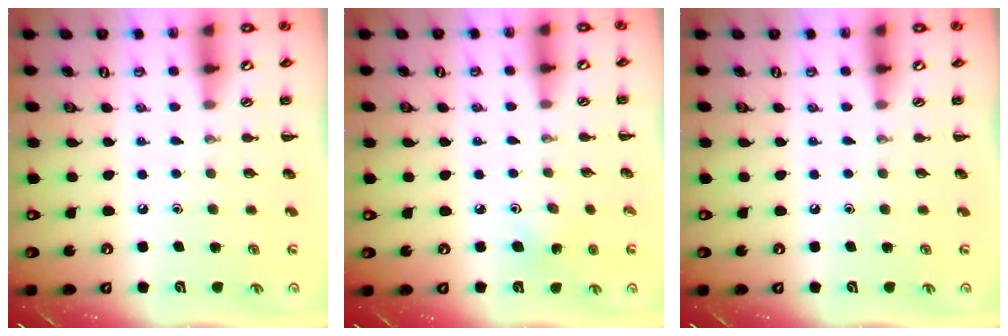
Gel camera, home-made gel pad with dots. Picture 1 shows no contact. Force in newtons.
{"total": 3.7, "press": 3.5, "slide": 1.1}
{"total": 0.0}